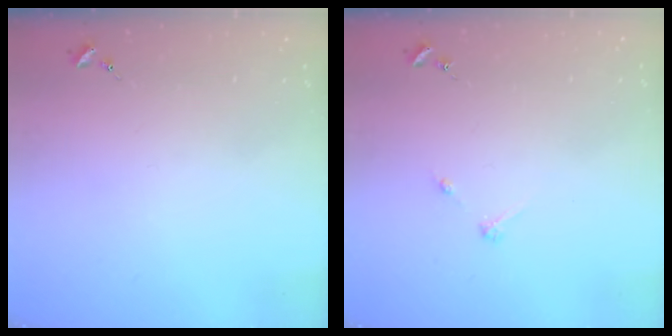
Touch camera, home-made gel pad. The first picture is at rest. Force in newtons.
{"total": 2.6, "press": 2.6, "slide": 0.3}